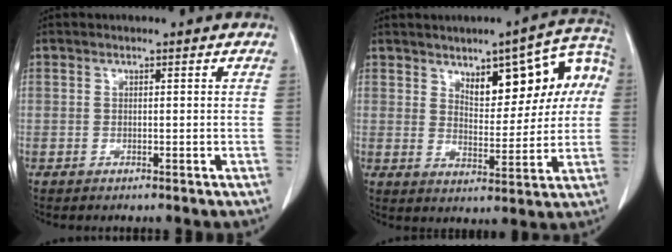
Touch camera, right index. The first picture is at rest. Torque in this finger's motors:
{"motor_torque": [0.42, 0.22, 0.38, 0.09]}